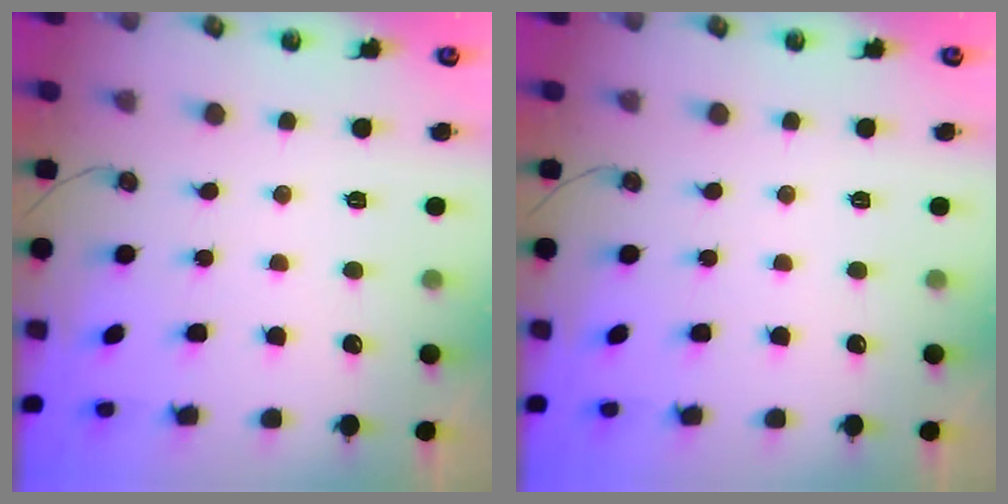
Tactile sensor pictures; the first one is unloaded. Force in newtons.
{"total": 0.0}